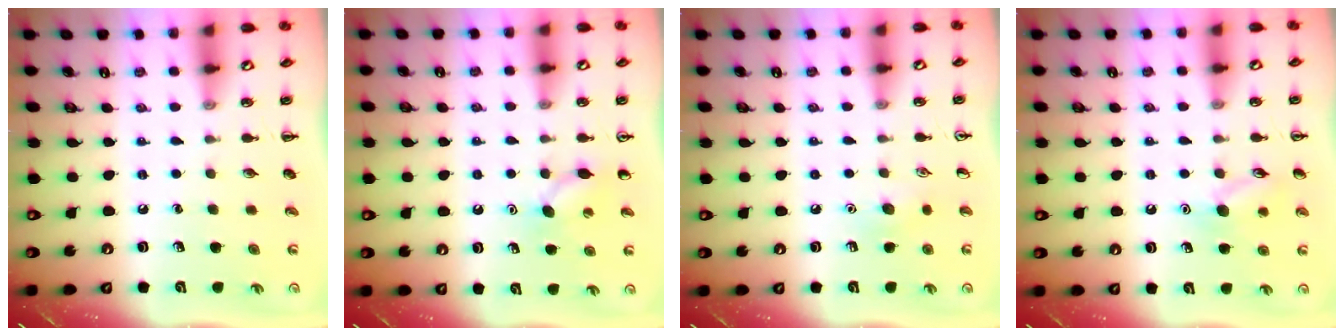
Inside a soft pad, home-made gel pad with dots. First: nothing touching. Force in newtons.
{"total": 7.5, "press": 7.3, "slide": 2.0}
{"total": 7.3, "press": 7.0, "slide": 2.0}
{"total": 9.2, "press": 9.1, "slide": 1.4}